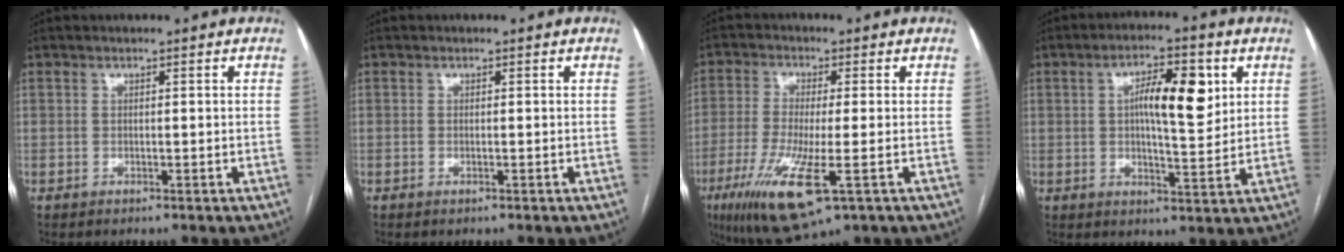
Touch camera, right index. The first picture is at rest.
{"total": 0.0}
{"total": 12.3, "force": [-5.0, 1.9, 11.0], "torque": [-0.223, -0.039, -0.084]}
{"total": 9.2, "force": [2.4, 2.6, 8.5], "torque": [-0.142, 0.013, 0.040]}